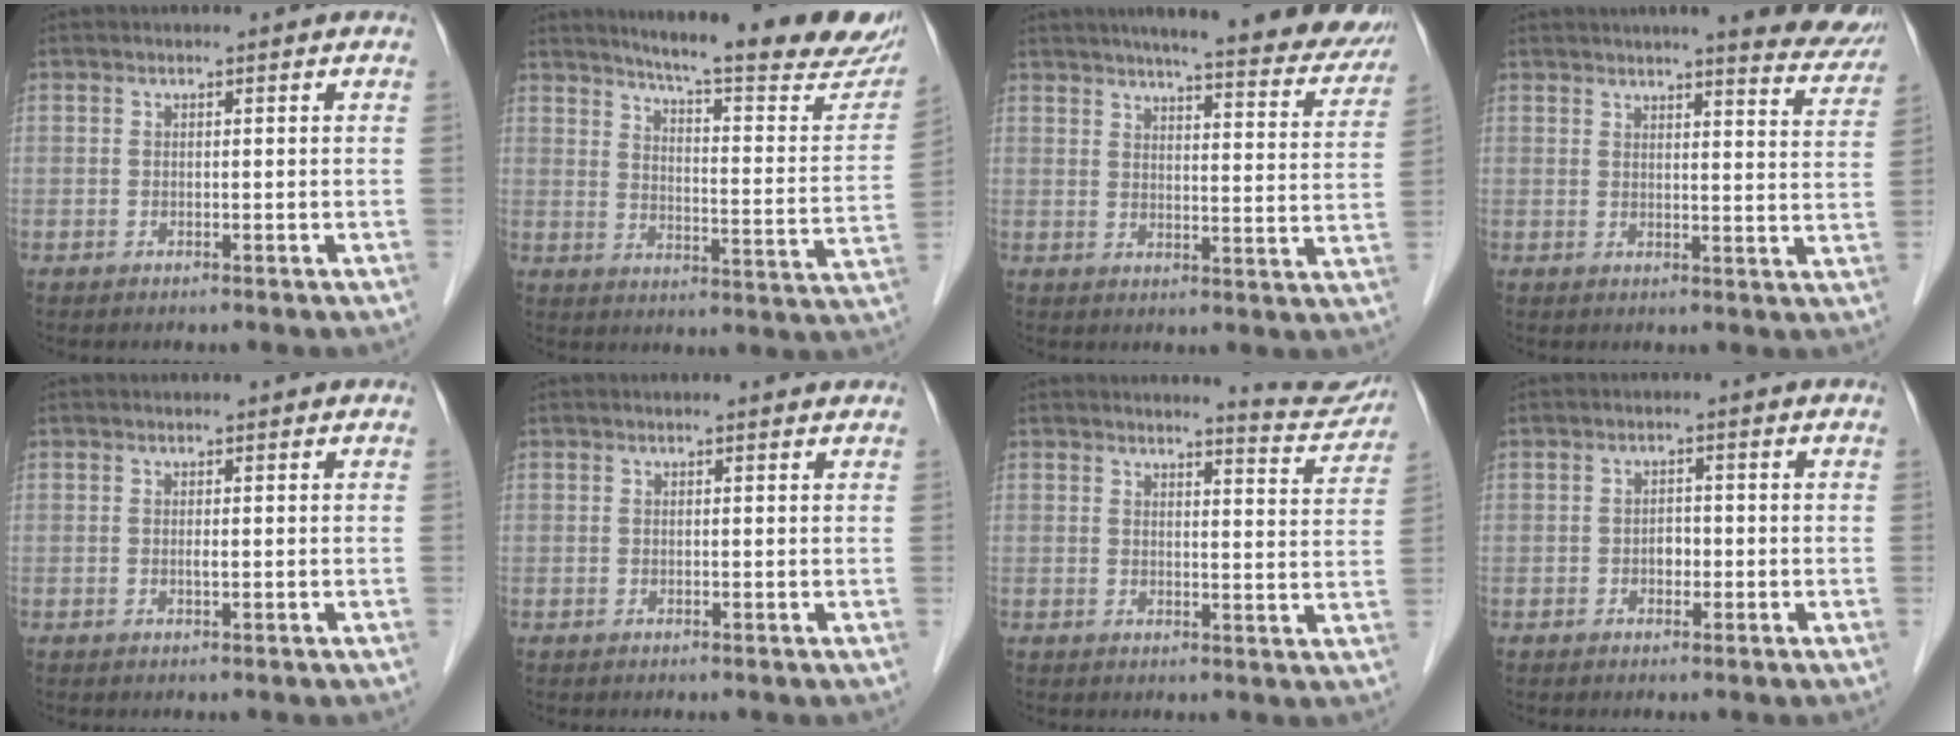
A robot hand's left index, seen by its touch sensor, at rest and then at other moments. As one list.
[{"total": 23.5, "force": [20.5, 1.5, 11.5], "torque": [-0.161, -0.072, 0.252]}, {"total": 22.7, "force": [19.9, 2.7, 10.5], "torque": [-0.135, -0.033, 0.234]}, {"total": 12.4, "force": [11.2, 0.9, 5.4], "torque": [-0.052, -0.020, 0.114]}, {"total": 0.6, "force": [0.2, 0.0, 0.5], "torque": [-0.012, 0.000, 0.004]}, {"total": 1.5, "force": [1.5, 0.0, 0.3], "torque": [-0.013, 0.003, 0.016]}, {"total": 6.5, "force": [6.5, 0.2, 0.4], "torque": [-0.008, -0.034, 0.064]}, {"total": 1.6, "force": [-0.4, 1.1, 1.0], "torque": [-0.014, 0.005, -0.007]}]